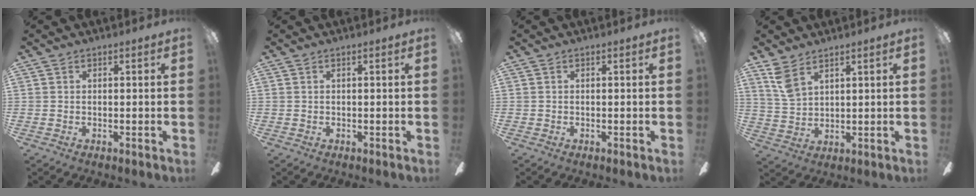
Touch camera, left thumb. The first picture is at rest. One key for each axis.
{"total": 0.8, "fx": 0.0, "fy": 0.0, "fz": 0.8, "tx": -0.011, "ty": -0.001, "tz": -0.001}
{"total": 0.0}
{"total": 6.4, "fx": 4.8, "fy": 2.4, "fz": 3.6, "tx": -0.083, "ty": -0.019, "tz": 0.090}